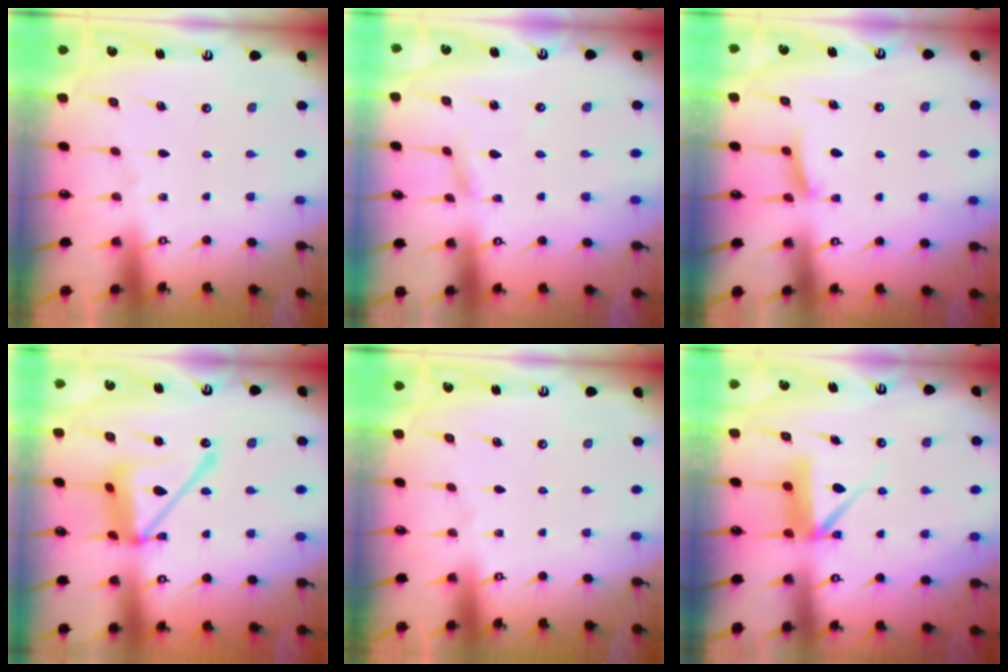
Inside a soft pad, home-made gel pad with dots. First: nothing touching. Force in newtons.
{"total": 2.6, "press": 2.6, "slide": 0.2}
{"total": 5.9, "press": 5.8, "slide": 0.7}
{"total": 17.0, "press": 16.9, "slide": 1.6}
{"total": 0.0}
{"total": 8.5, "press": 8.5, "slide": 0.8}